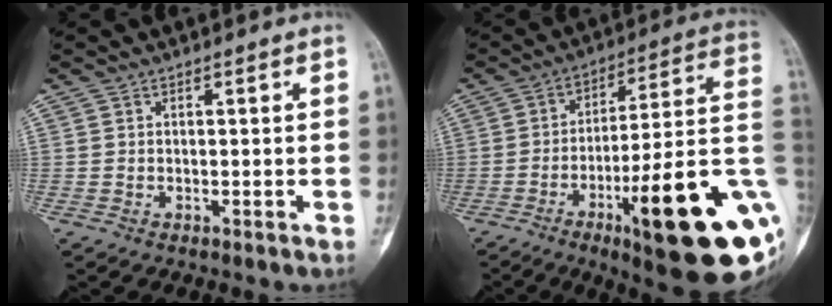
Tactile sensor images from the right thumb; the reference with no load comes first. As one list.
[{"total": 26.5, "force": [-8.1, 5.6, 24.6], "torque": [-0.290, 0.025, -0.111]}]